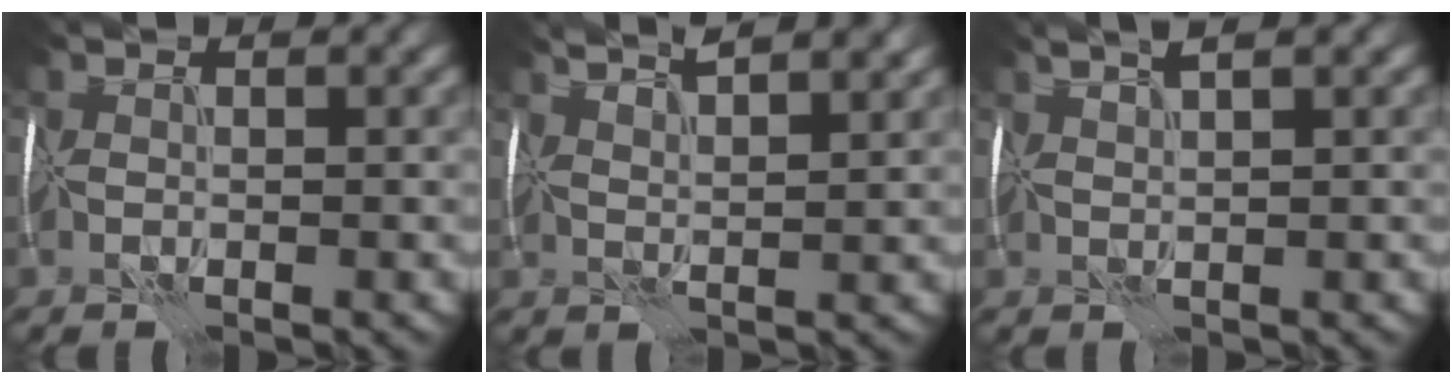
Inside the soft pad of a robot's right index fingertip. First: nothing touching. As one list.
[{"total": 5.6, "force": [4.6, 1.2, 2.8], "torque": [-0.032, 0.032, 0.058]}, {"total": 2.5, "force": [1.9, 0.0, 1.6], "torque": [-0.026, 0.014, 0.035]}]